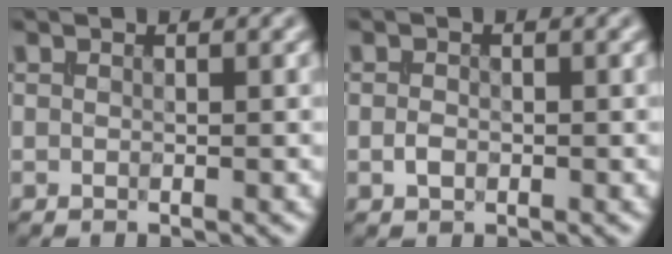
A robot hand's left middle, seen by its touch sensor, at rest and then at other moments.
{"total": 1.1, "force": [-0.3, 0.8, 0.7], "torque": [-0.013, -0.001, -0.008]}